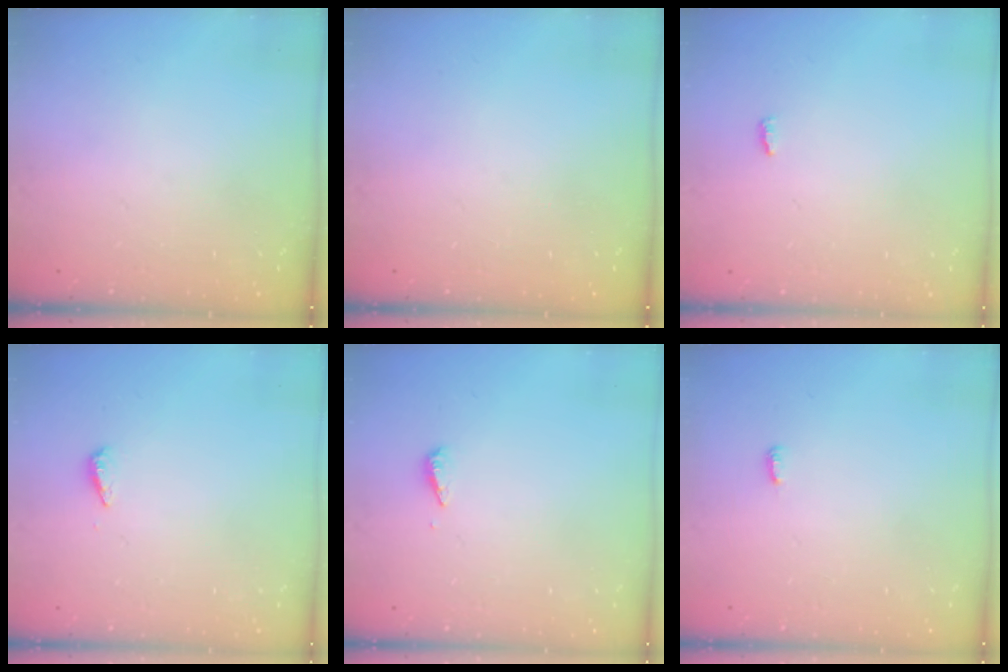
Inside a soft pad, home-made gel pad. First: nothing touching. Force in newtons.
{"total": 0.0}
{"total": 2.7, "press": 2.7, "slide": 0.2}
{"total": 3.5, "press": 3.5, "slide": 0.3}
{"total": 2.8, "press": 2.8, "slide": 0.2}
{"total": 2.9, "press": 2.9, "slide": 0.2}